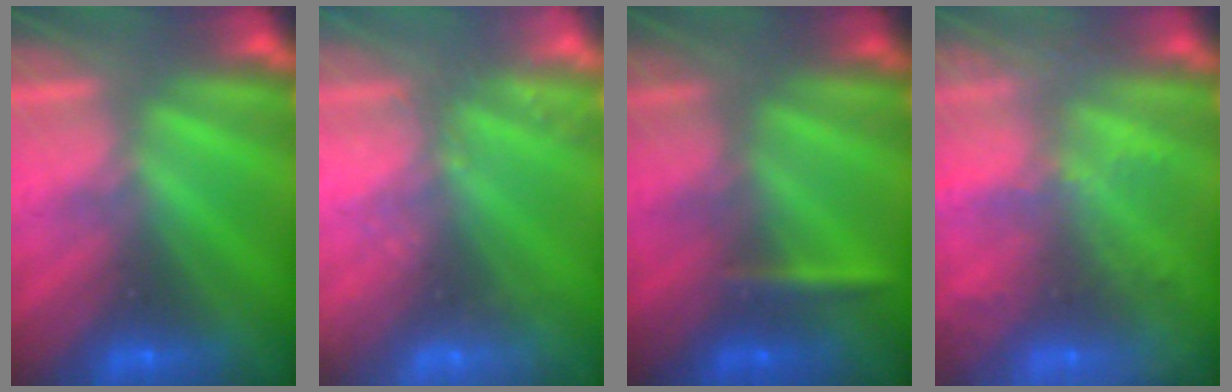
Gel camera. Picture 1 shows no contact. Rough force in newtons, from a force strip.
{"total": 2.4}
{"total": 2.4}
{"total": 8.4}